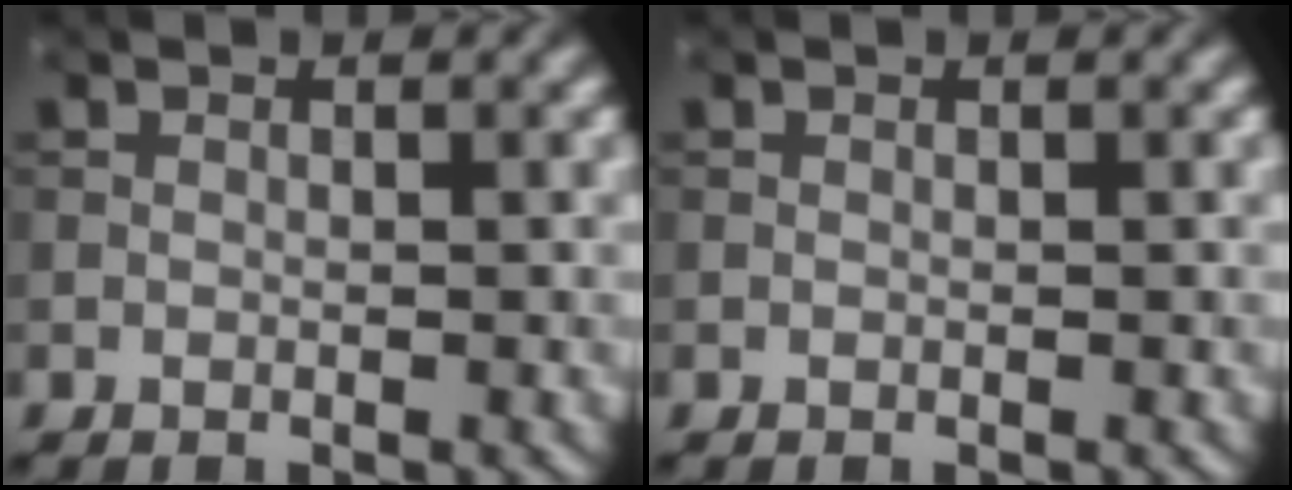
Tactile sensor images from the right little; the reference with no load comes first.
{"total": 0.0}